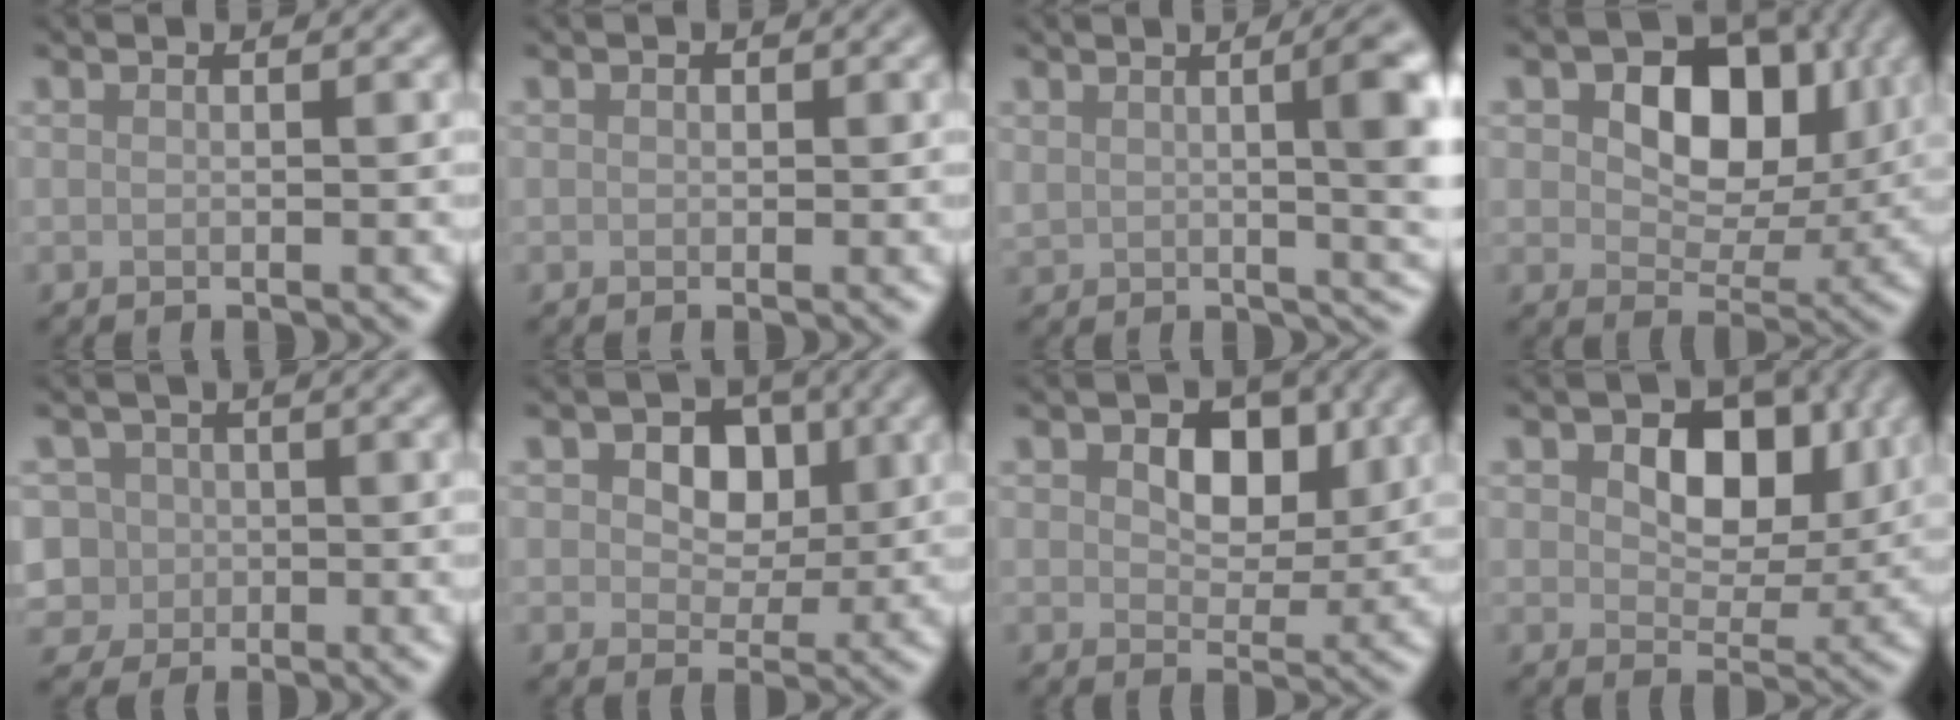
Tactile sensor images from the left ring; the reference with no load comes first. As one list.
[{"total": 0.5, "force": [-0.1, -0.2, -0.5], "torque": [0.000, 0.000, 0.008]}, {"total": 7.2, "force": [1.4, 2.7, 6.5], "torque": [-0.054, 0.017, 0.026]}, {"total": 7.4, "force": [1.9, 5.0, 5.1], "torque": [-0.086, -0.002, 0.035]}, {"total": 4.0, "force": [-0.3, 3.9, 0.7], "torque": [-0.016, 0.031, -0.011]}, {"total": 4.2, "force": [1.0, 3.2, 2.6], "torque": [-0.054, -0.001, 0.010]}, {"total": 4.2, "force": [1.2, 2.9, 2.9], "torque": [-0.058, -0.004, 0.023]}, {"total": 5.8, "force": [1.5, 3.9, 3.9], "torque": [-0.075, -0.005, 0.029]}]